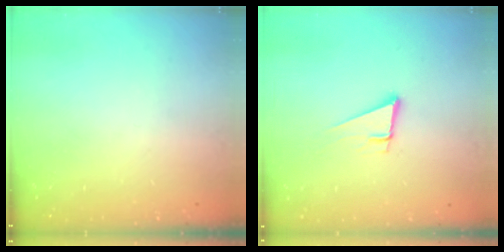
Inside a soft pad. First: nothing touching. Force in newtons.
{"total": 6.8, "press": 6.3, "slide": 2.5}